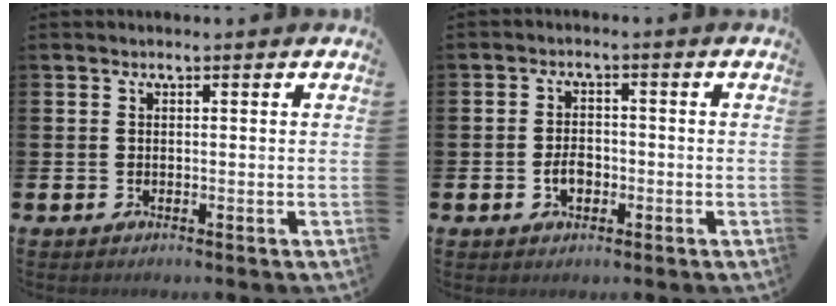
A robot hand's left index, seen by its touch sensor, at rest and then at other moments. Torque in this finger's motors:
{"motor_torque": [0.26, 0.02, 0.10, 0.09]}